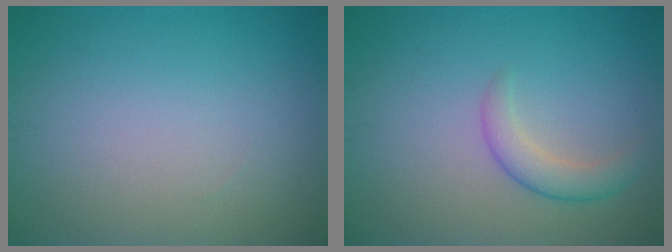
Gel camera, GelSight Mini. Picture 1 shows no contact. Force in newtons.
{"total": 2.3, "press": 2.3, "slide": 0.1}